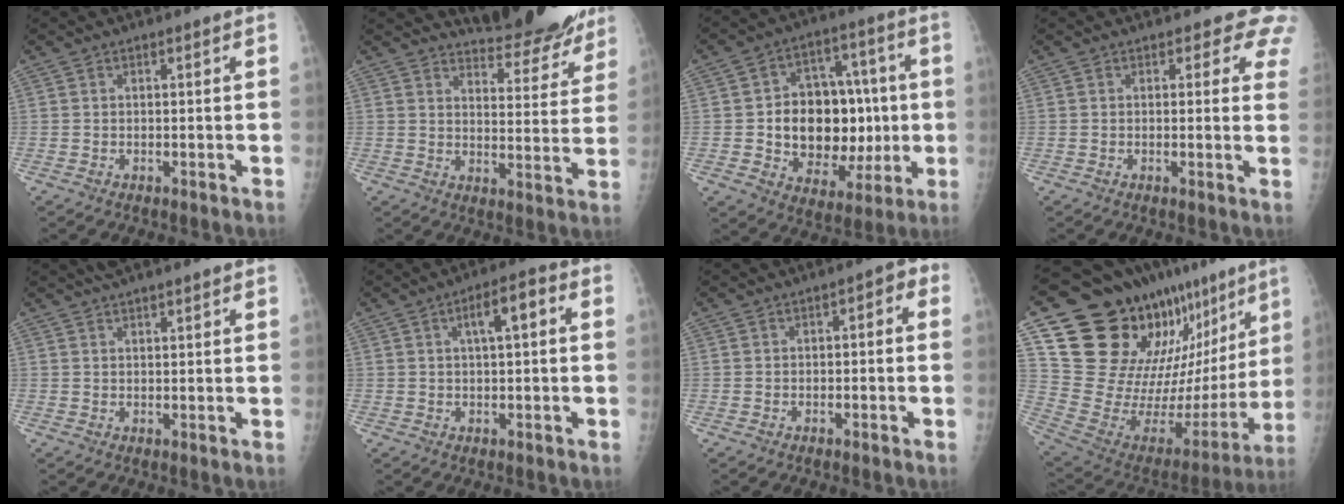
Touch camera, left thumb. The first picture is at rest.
{"total": 15.3, "force": [14.1, 4.0, 4.2], "torque": [-0.018, -0.101, 0.180]}
{"total": 19.3, "force": [-0.8, 13.6, 13.6], "torque": [-0.151, 0.021, 0.002]}
{"total": 5.5, "force": [4.7, 2.6, 0.9], "torque": [0.033, -0.020, 0.028]}
{"total": 5.3, "force": [4.2, 1.1, 3.1], "torque": [-0.038, 0.012, 0.068]}
{"total": 6.2, "force": [1.6, 2.1, 5.6], "torque": [-0.083, 0.016, 0.020]}
{"total": 2.6, "force": [-0.2, 1.6, 2.1], "torque": [-0.013, 0.021, -0.011]}
{"total": 30.5, "force": [18.2, 14.7, 19.6], "torque": [-0.262, -0.055, 0.304]}